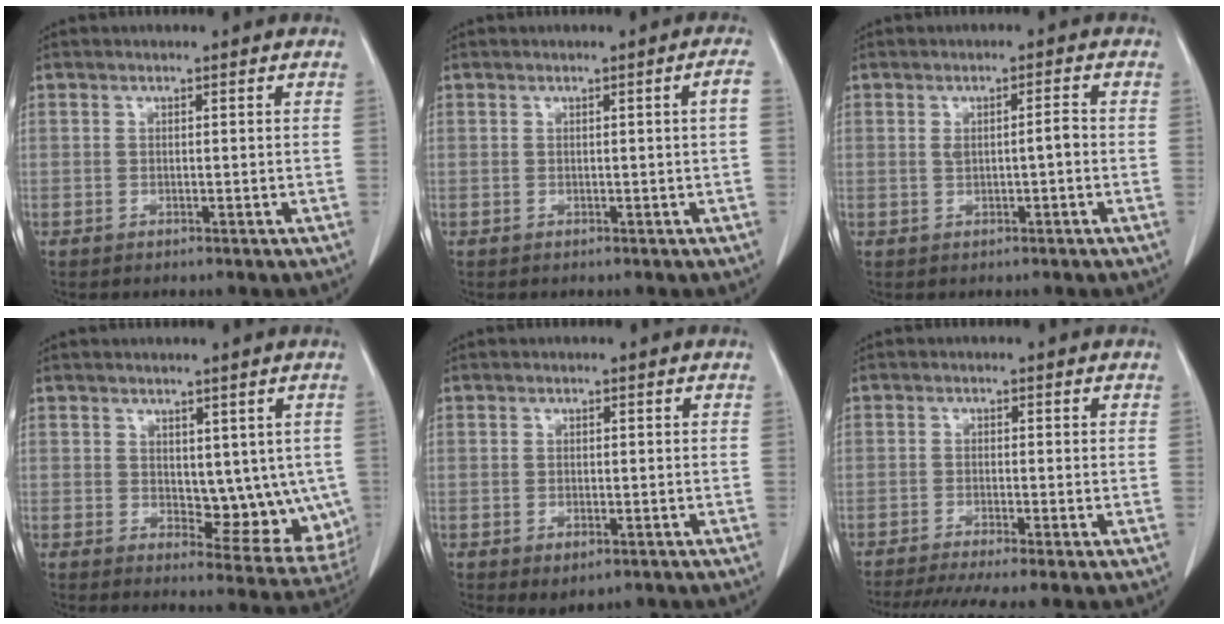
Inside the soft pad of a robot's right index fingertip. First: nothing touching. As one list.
[{"total": 1.5, "force": [-0.1, -0.4, 1.5], "torque": [-0.021, 0.001, 0.002]}, {"total": 2.5, "force": [-0.1, 0.5, 2.5], "torque": [-0.045, 0.007, 0.003]}, {"total": 9.6, "force": [0.8, 5.1, 8.1], "torque": [-0.080, -0.009, 0.022]}, {"total": 2.6, "force": [-1.3, 1.4, 1.8], "torque": [-0.025, -0.004, -0.007]}, {"total": 7.2, "force": [-5.7, -0.2, 4.3], "torque": [-0.065, -0.012, -0.092]}]